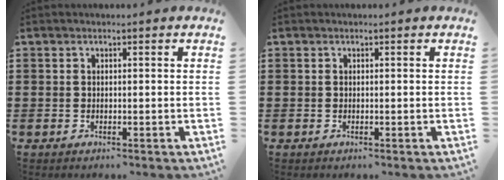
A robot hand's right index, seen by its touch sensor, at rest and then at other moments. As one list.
[{"total": 0.0}]